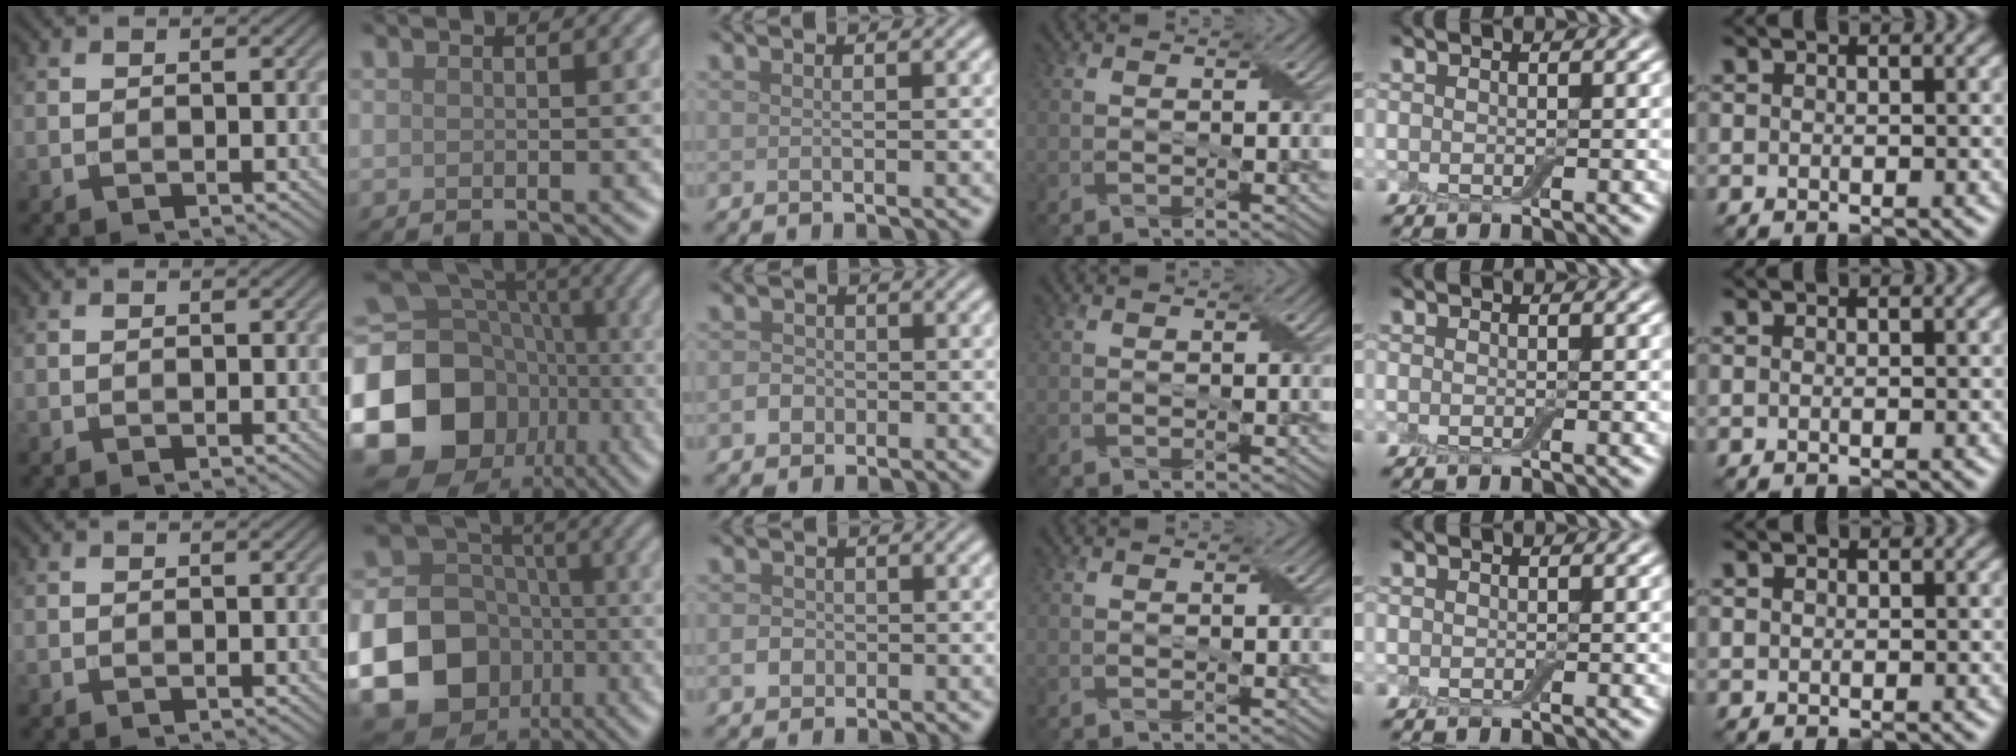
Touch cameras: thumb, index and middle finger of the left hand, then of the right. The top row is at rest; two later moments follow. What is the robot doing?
{"motion": "fold", "object": "aluminum foil"}